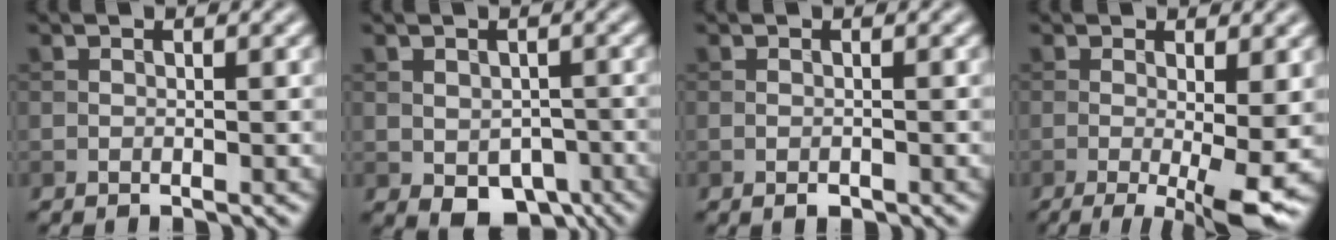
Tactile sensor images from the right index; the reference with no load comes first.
{"total": 5.0, "force": [-2.2, 3.1, 3.2], "torque": [-0.045, -0.015, -0.028]}
{"total": 0.8, "force": [-0.4, 0.3, 0.6], "torque": [-0.011, -0.001, -0.007]}
{"total": 7.9, "force": [-1.8, 1.9, 7.5], "torque": [-0.116, -0.019, -0.021]}